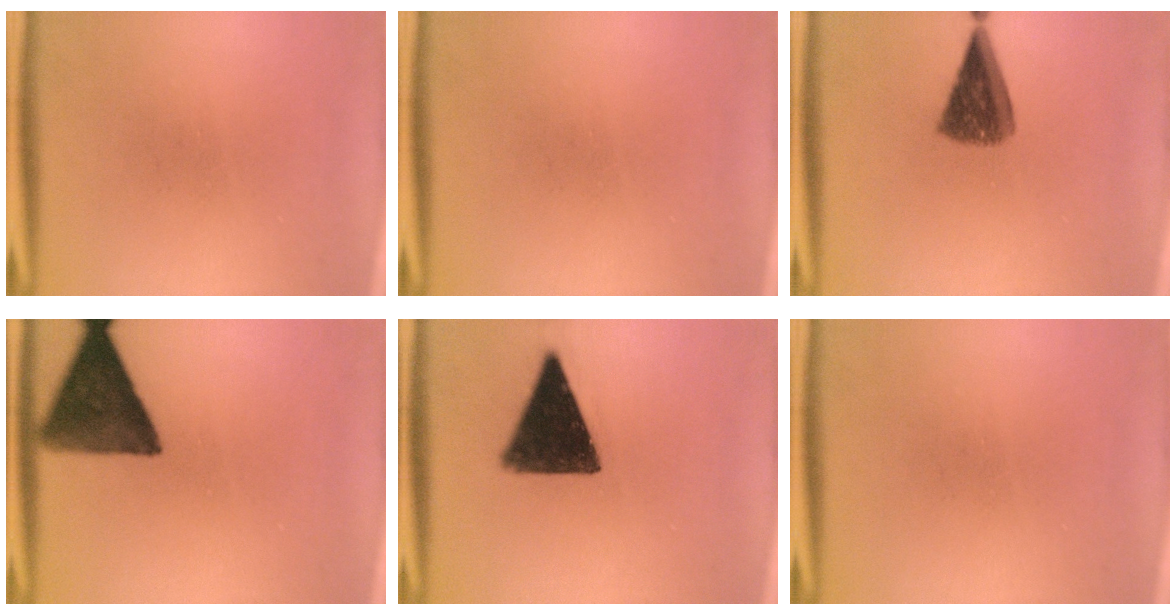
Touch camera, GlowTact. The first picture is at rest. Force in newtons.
{"total": 0.0}
{"total": 7.5}
{"total": 13.0}
{"total": 14.1}
{"total": 0.0}